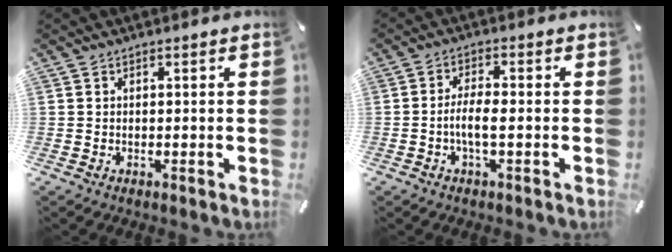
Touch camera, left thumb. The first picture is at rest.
{"total": 5.3, "force": [-1.3, 1.5, 4.9], "torque": [-0.101, -0.001, -0.026]}